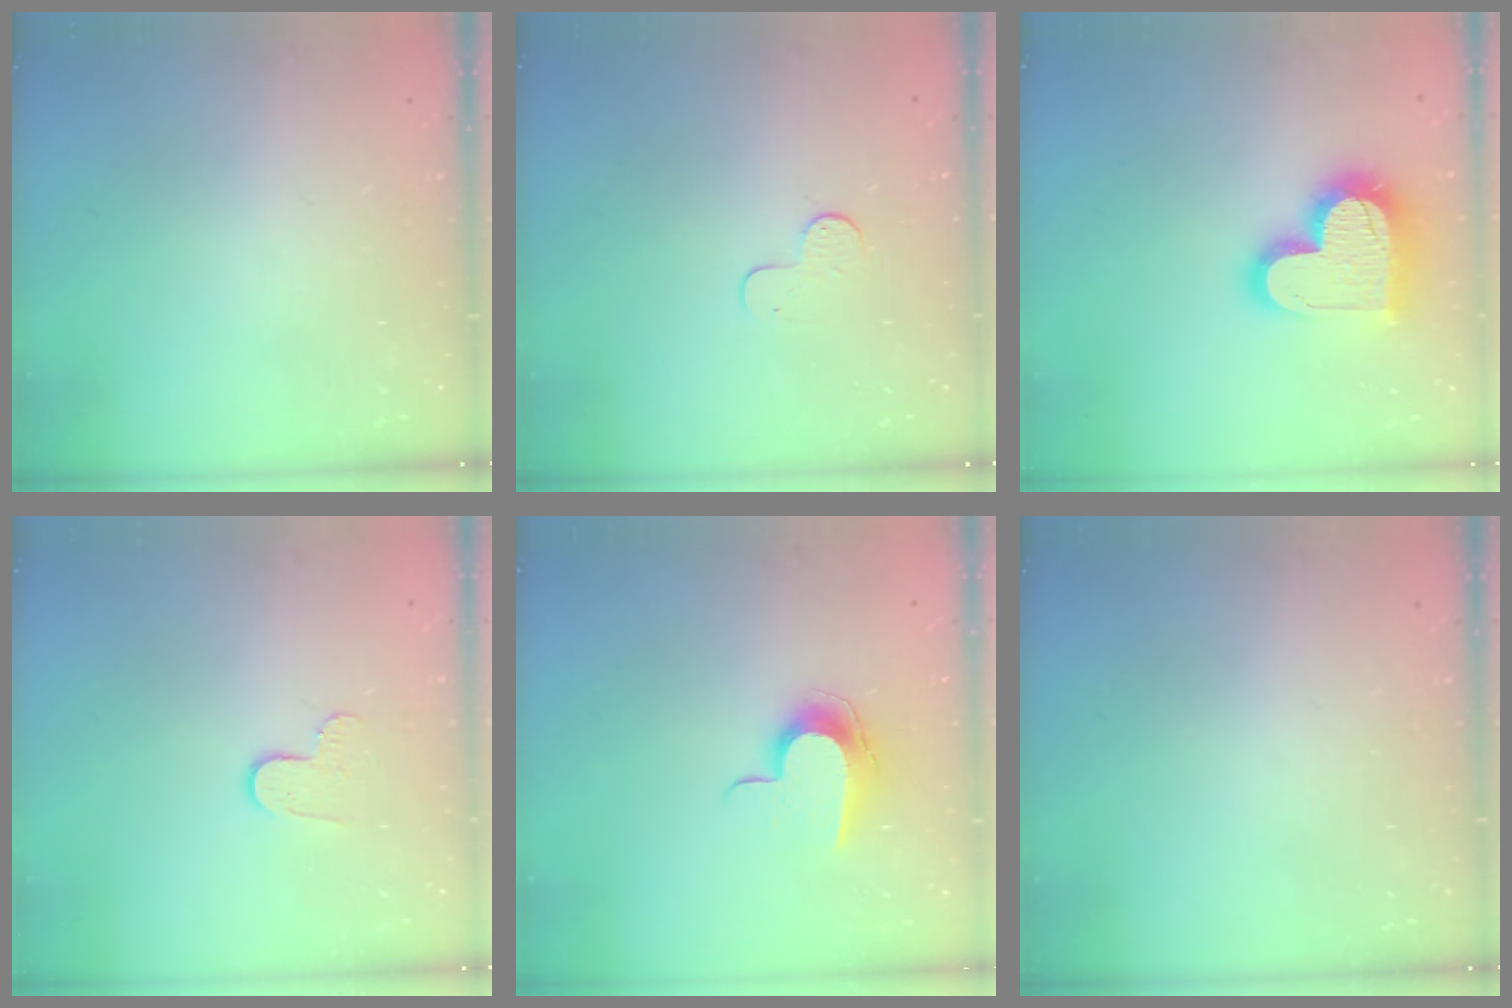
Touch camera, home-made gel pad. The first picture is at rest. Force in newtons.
{"total": 5.0, "press": 5.0, "slide": 0.4}
{"total": 19.4, "press": 19.3, "slide": 1.5}
{"total": 6.2, "press": 6.1, "slide": 0.5}
{"total": 10.1, "press": 10.1, "slide": 0.6}
{"total": 0.0}